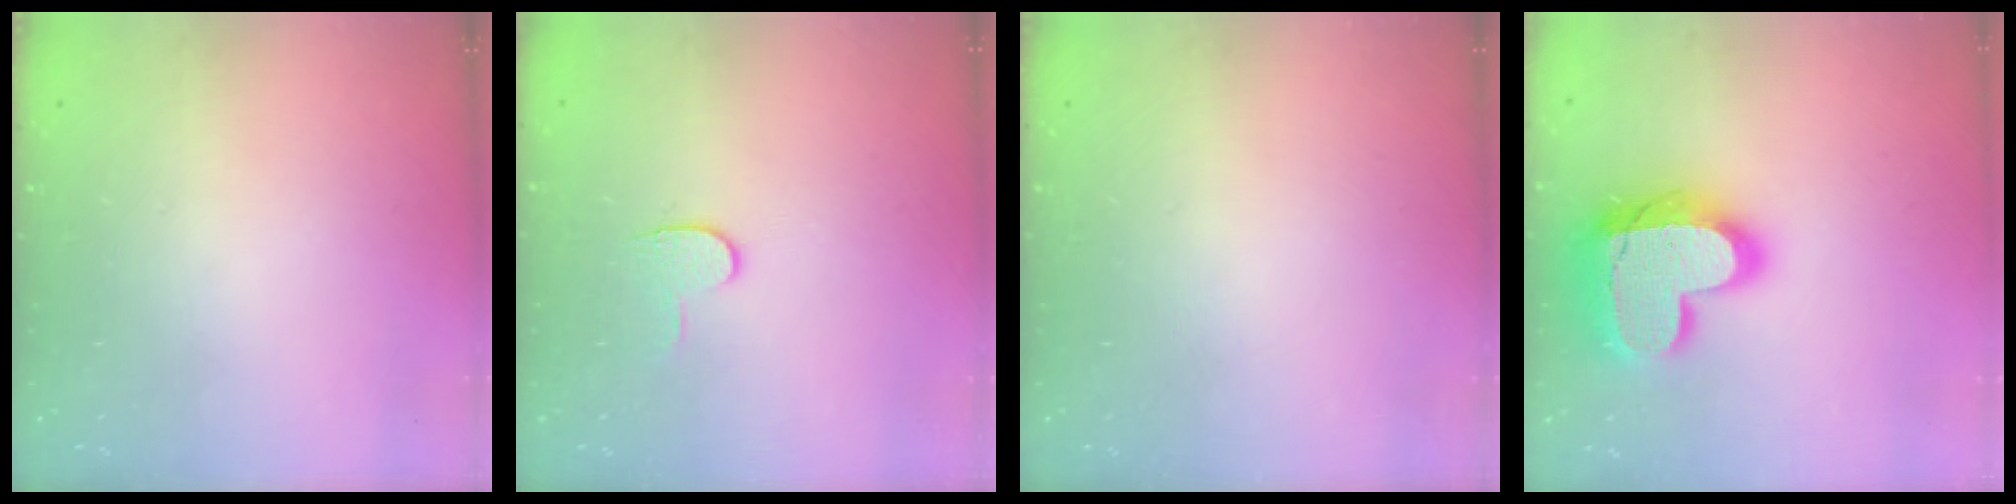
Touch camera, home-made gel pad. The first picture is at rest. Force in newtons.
{"total": 3.7, "press": 3.6, "slide": 0.4}
{"total": 0.0}
{"total": 21.1, "press": 21.0, "slide": 1.5}